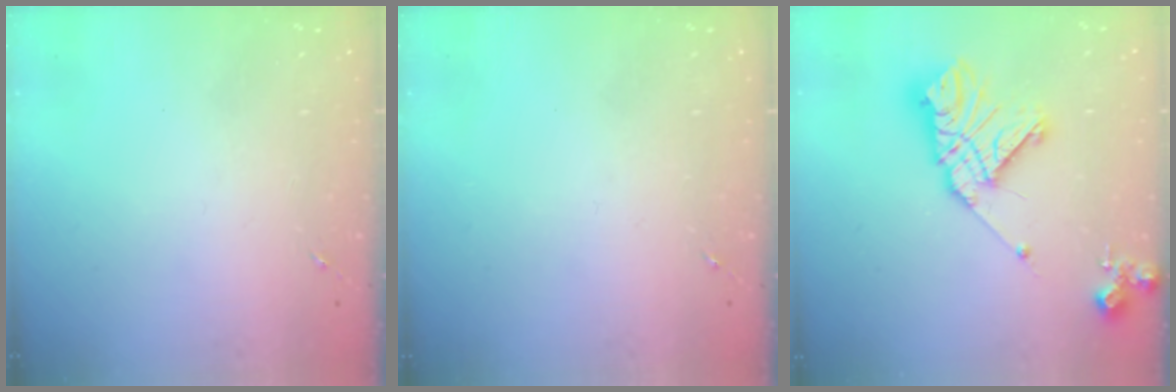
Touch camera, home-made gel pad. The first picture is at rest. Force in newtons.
{"total": 0.0}
{"total": 17.8, "press": 17.7, "slide": 2.1}